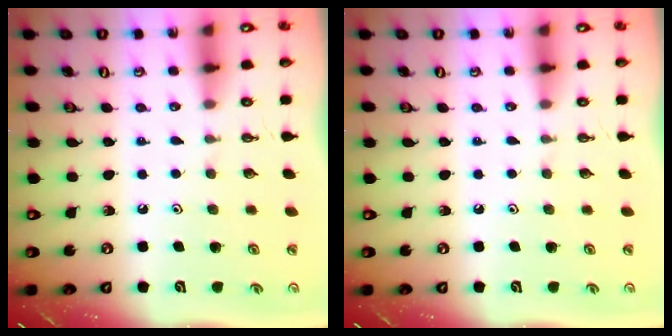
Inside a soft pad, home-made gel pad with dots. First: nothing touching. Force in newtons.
{"total": 0.0}